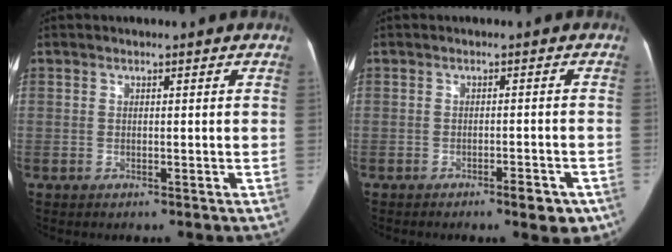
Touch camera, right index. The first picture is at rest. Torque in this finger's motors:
{"motor_torque": [0.07, -0.06, 0.03, 0.01]}